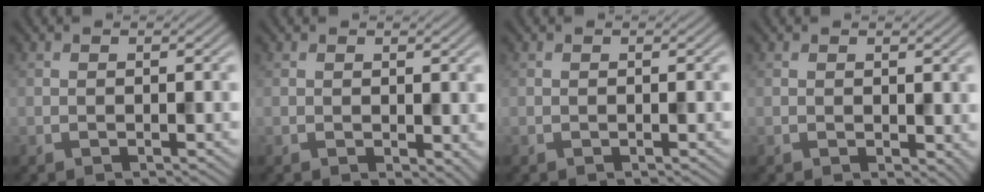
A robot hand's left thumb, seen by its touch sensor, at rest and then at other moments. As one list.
[{"total": 1.8, "force": [0.1, 1.2, 1.4], "torque": [-0.018, -0.006, 0.006]}, {"total": 0.0}, {"total": 1.6, "force": [0.4, 1.1, 1.1], "torque": [-0.015, -0.005, 0.010]}]